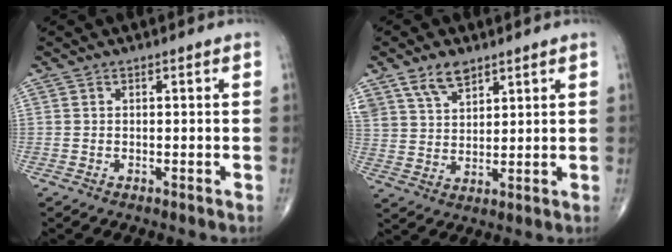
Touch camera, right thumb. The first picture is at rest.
{"total": 7.0, "force": [4.7, 3.7, 3.5], "torque": [-0.050, -0.022, 0.096]}